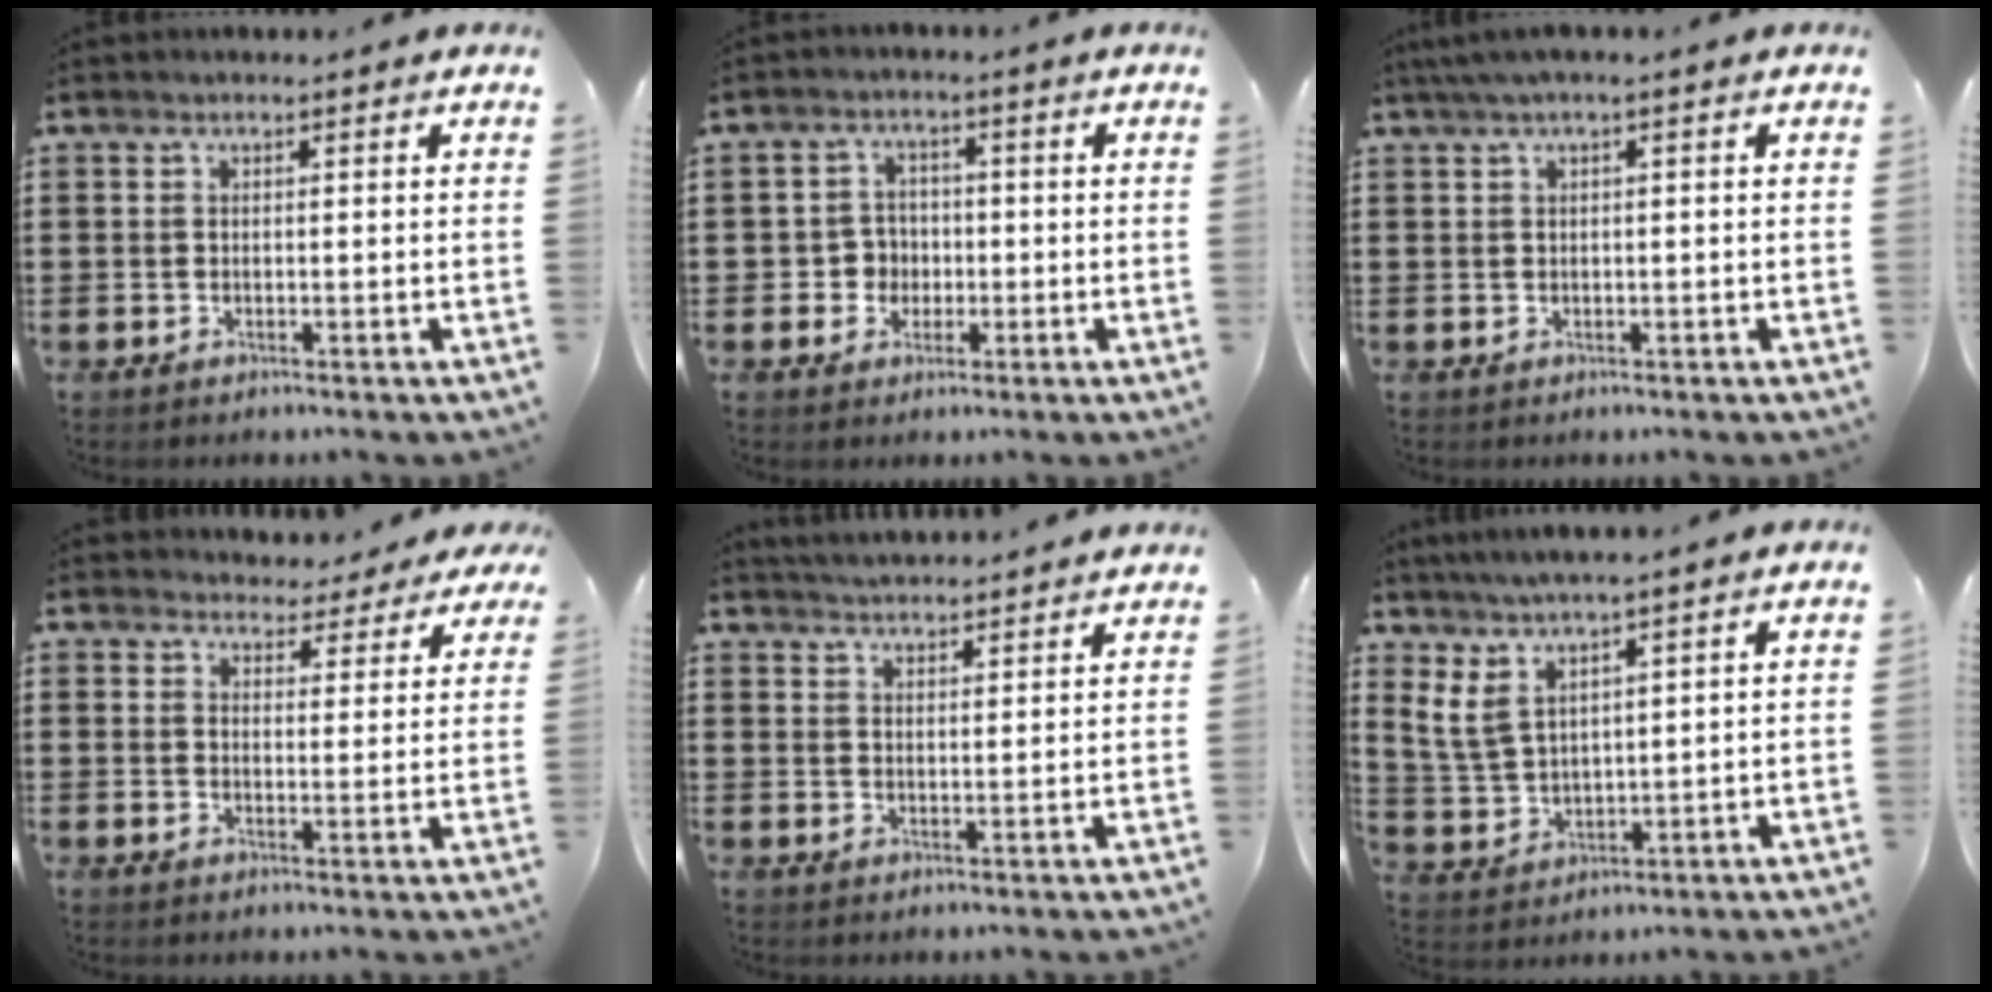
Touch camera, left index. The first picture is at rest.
{"total": 3.7, "force": [-0.8, 3.4, 1.1], "torque": [-0.033, 0.006, -0.019]}
{"total": 1.7, "force": [0.0, 0.1, 1.7], "torque": [-0.035, -0.004, -0.002]}
{"total": 3.9, "force": [3.7, 1.0, 0.3], "torque": [-0.016, -0.015, 0.065]}
{"total": 3.5, "force": [3.4, -0.5, 0.1], "torque": [-0.012, -0.014, 0.061]}
{"total": 5.7, "force": [3.6, 2.3, 3.8], "torque": [-0.093, -0.005, 0.065]}